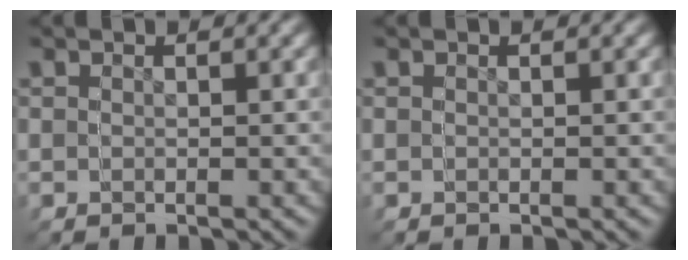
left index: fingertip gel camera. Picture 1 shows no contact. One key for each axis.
{"total": 0.0}